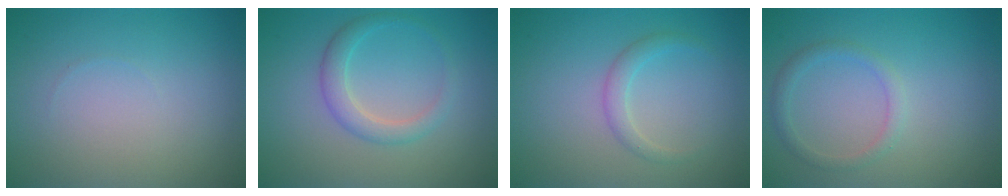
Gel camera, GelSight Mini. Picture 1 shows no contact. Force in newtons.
{"total": 2.4, "press": 2.4, "slide": 0.1}
{"total": 1.5, "press": 1.5, "slide": 0.0}
{"total": 1.5, "press": 1.5, "slide": 0.1}